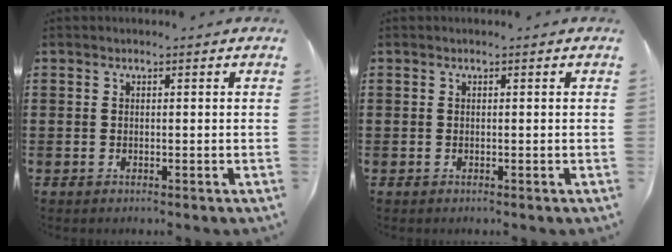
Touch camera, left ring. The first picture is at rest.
{"total": 0.0}